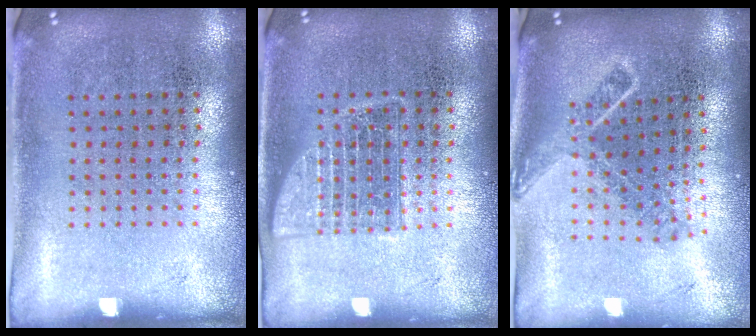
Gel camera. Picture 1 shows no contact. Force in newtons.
{"total": 1.2, "press": 1.2, "slide": 0.2}
{"total": 1.5, "press": 1.2, "slide": 1.0}